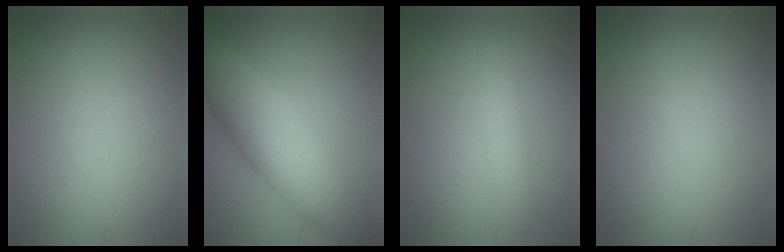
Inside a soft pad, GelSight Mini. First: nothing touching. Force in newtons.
{"total": 7.9, "press": 7.9, "slide": 0.2}
{"total": 2.1, "press": 2.1, "slide": 0.1}
{"total": 0.0}